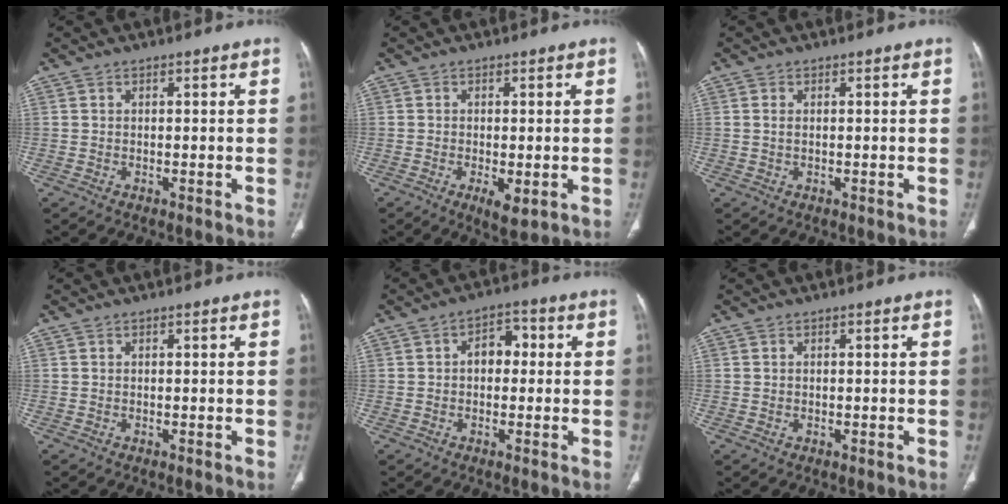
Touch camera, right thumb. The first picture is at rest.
{"total": 4.1, "force": [-1.4, 1.6, 3.6], "torque": [-0.061, -0.011, -0.018]}
{"total": 0.9, "force": [0.1, 0.4, 0.7], "torque": [-0.021, 0.002, 0.005]}
{"total": 0.0}
{"total": 5.2, "force": [0.3, 3.7, 3.7], "torque": [-0.034, 0.020, -0.004]}
{"total": 0.0}